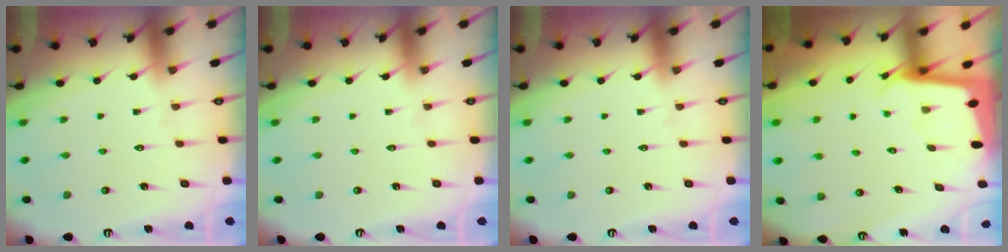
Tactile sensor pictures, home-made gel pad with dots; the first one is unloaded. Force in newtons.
{"total": 0.0}
{"total": 0.0}
{"total": 1.8, "press": 1.8, "slide": 0.1}